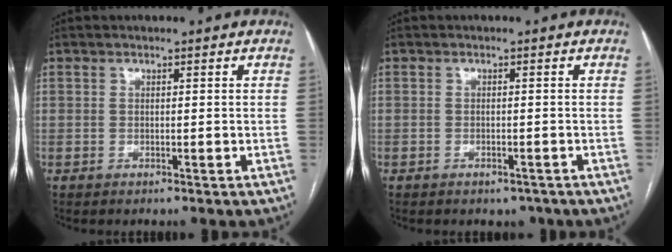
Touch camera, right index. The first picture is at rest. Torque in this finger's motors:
{"motor_torque": [0.68, -0.53, 0.07, 0.01]}